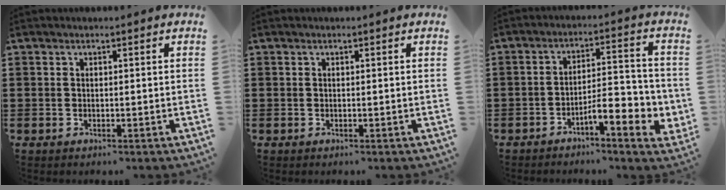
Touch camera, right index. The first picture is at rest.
{"total": 0.0}
{"total": 7.1, "force": [-3.5, 1.9, 5.8], "torque": [-0.080, -0.010, -0.064]}